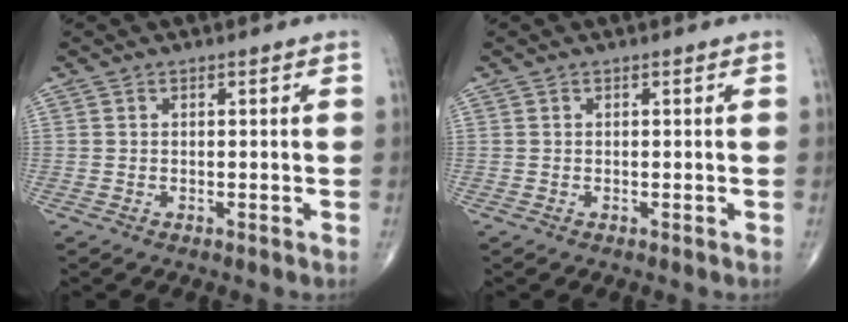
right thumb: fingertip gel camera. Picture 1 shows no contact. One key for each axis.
{"total": 0.0}